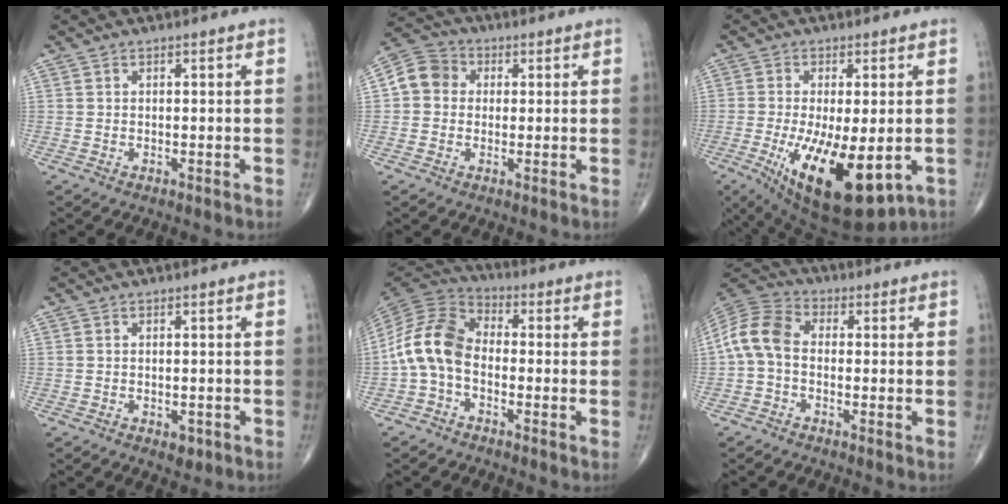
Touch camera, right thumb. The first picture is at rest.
{"total": 6.5, "force": [0.5, 5.8, 2.9], "torque": [-0.041, 0.019, -0.004]}
{"total": 17.2, "force": [-4.9, 6.5, 15.2], "torque": [-0.258, -0.026, -0.057]}
{"total": 1.9, "force": [-0.8, 1.2, 1.3], "torque": [-0.007, 0.002, -0.007]}
{"total": 10.7, "force": [-2.1, 7.1, 7.7], "torque": [-0.145, 0.036, -0.059]}
{"total": 8.5, "force": [-0.8, 5.8, 6.3], "torque": [-0.123, 0.025, -0.033]}